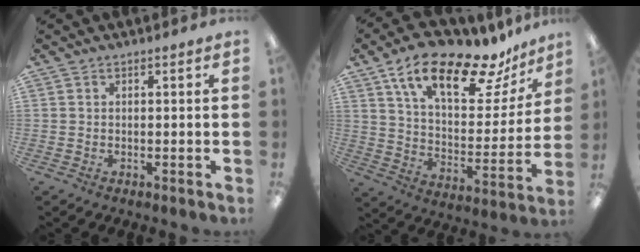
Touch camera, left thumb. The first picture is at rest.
{"total": 20.2, "force": [14.1, 7.6, 12.3], "torque": [-0.202, -0.085, 0.238]}